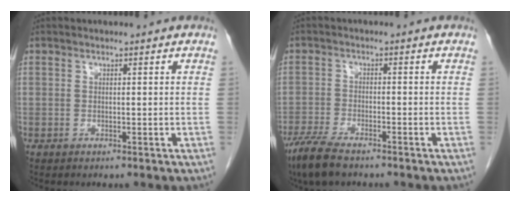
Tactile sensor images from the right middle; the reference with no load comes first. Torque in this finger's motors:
{"motor_torque": [0.93, -1.18, 0.14, 0.10]}